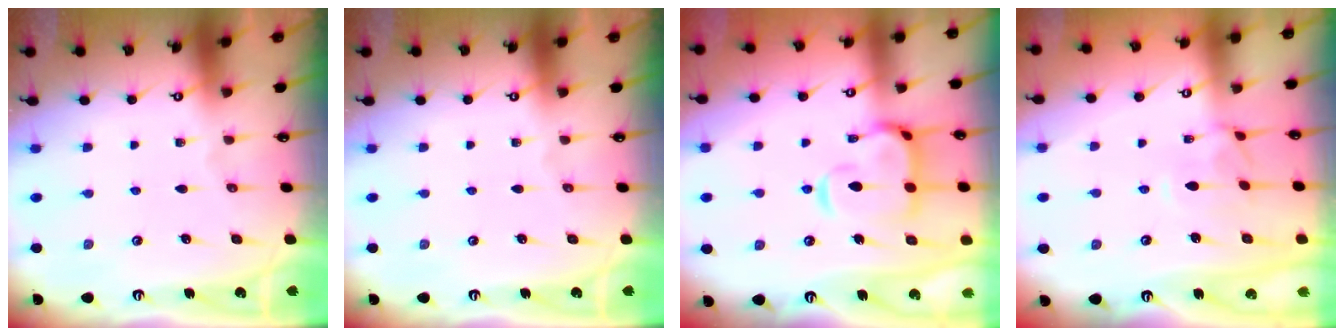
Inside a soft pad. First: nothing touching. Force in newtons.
{"total": 0.0}
{"total": 7.3, "press": 7.2, "slide": 1.6}
{"total": 2.2, "press": 2.1, "slide": 0.5}